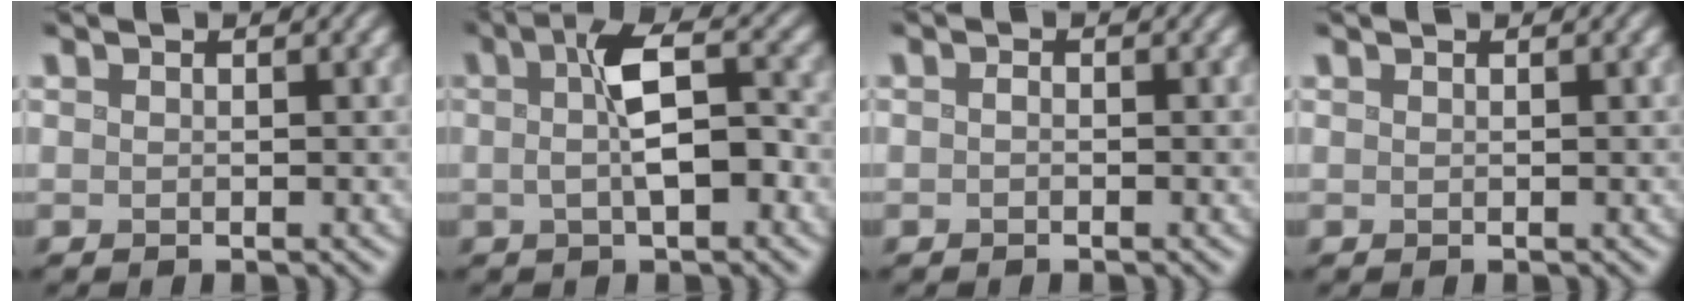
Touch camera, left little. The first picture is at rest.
{"total": 5.3, "force": [0.0, 2.0, 4.9], "torque": [-0.088, 0.007, -0.006]}
{"total": 0.6, "force": [-0.2, 0.3, 0.4], "torque": [-0.008, 0.001, -0.004]}
{"total": 0.0}